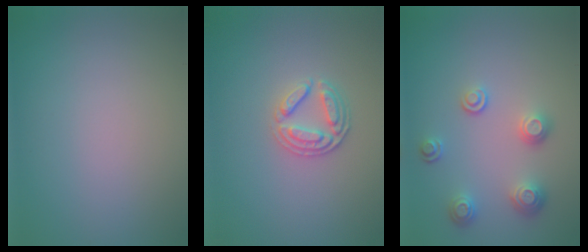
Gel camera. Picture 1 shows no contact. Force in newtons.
{"total": 2.7, "press": 2.5, "slide": 1.0}
{"total": 3.3, "press": 2.6, "slide": 2.0}